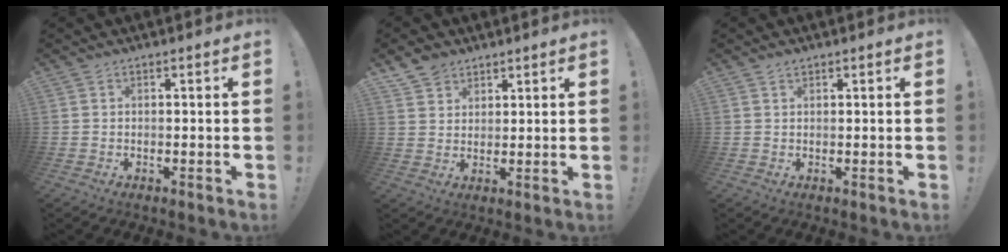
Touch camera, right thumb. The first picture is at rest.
{"total": 5.2, "force": [4.0, 3.2, 0.7], "torque": [-0.011, -0.024, 0.078]}
{"total": 1.0, "force": [0.9, 0.4, 0.3], "torque": [-0.002, -0.002, 0.016]}